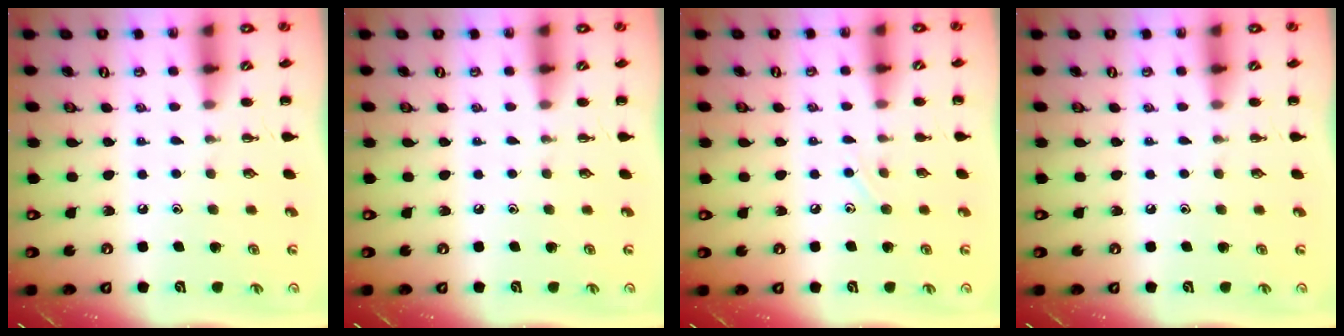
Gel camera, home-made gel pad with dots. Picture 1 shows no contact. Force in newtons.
{"total": 0.0}
{"total": 4.6, "press": 4.3, "slide": 1.5}
{"total": 0.0}